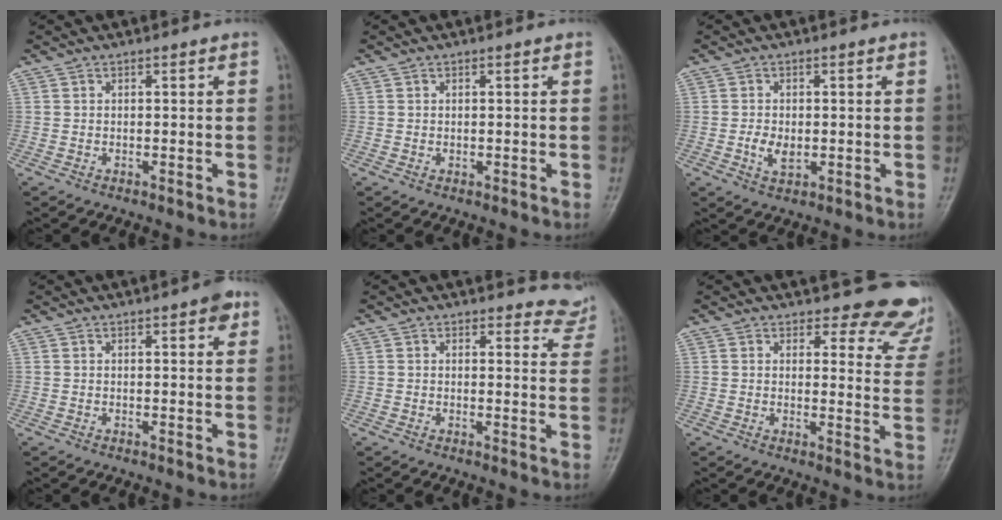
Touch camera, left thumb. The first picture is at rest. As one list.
[{"total": 0.6, "force": [0.2, 0.4, 0.4], "torque": [-0.004, 0.001, 0.003]}, {"total": 3.5, "force": [-0.5, 2.2, 2.6], "torque": [-0.046, -0.004, -0.007]}, {"total": 2.8, "force": [1.5, 1.0, 2.2], "torque": [-0.021, -0.002, 0.014]}, {"total": 5.4, "force": [5.1, 1.8, -0.2], "torque": [0.039, -0.037, 0.031]}, {"total": 12.7, "force": [11.7, 4.4, 2.0], "torque": [0.032, -0.102, 0.102]}]